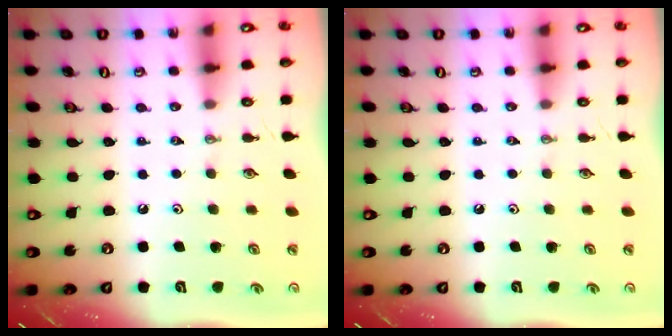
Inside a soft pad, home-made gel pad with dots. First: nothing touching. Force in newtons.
{"total": 0.0}